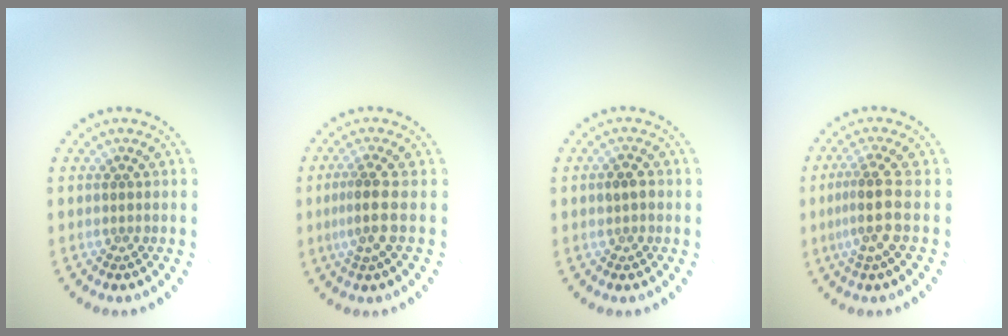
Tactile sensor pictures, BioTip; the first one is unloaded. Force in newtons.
{"total": 2.6, "press": 2.0, "slide": 1.6}
{"total": 1.5, "press": 1.5, "slide": 0.2}
{"total": 3.0, "press": 2.2, "slide": 2.0}